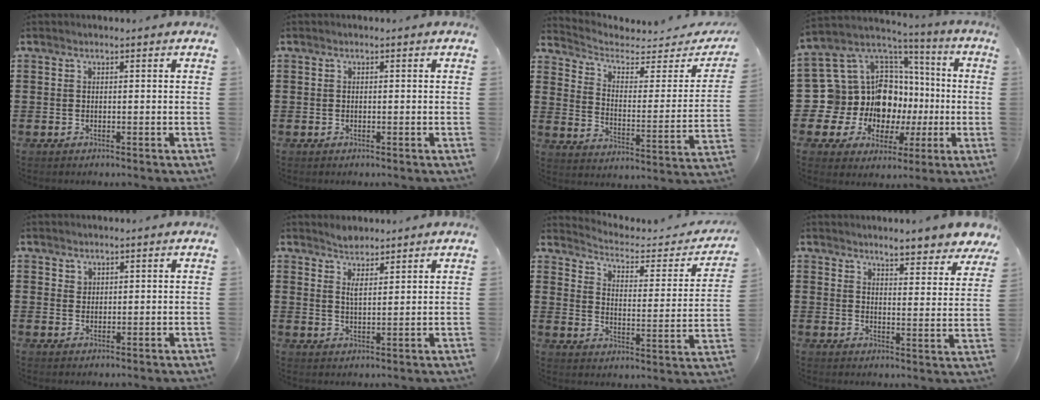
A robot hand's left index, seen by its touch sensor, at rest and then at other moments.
{"total": 0.5, "force": [-0.2, 0.4, 0.2], "torque": [-0.006, 0.000, -0.005]}
{"total": 4.1, "force": [3.2, 1.7, 2.0], "torque": [-0.059, -0.024, 0.049]}
{"total": 15.0, "force": [-2.0, 14.2, 4.6], "torque": [-0.117, -0.033, 0.000]}
{"total": 1.4, "force": [1.2, 0.8, 0.2], "torque": [0.003, -0.003, 0.022]}
{"total": 2.9, "force": [2.5, 0.9, 1.2], "torque": [-0.030, 0.005, 0.047]}
{"total": 3.0, "force": [2.6, 0.9, 1.3], "torque": [-0.044, -0.021, 0.034]}
{"total": 4.8, "force": [4.6, -0.3, 1.2], "torque": [-0.035, -0.027, 0.079]}